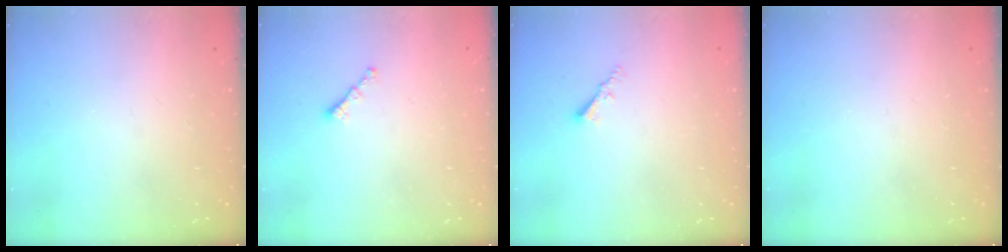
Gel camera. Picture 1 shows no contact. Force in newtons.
{"total": 0.7, "press": 0.6, "slide": 0.4}
{"total": 2.2, "press": 2.2, "slide": 0.4}
{"total": 0.0}